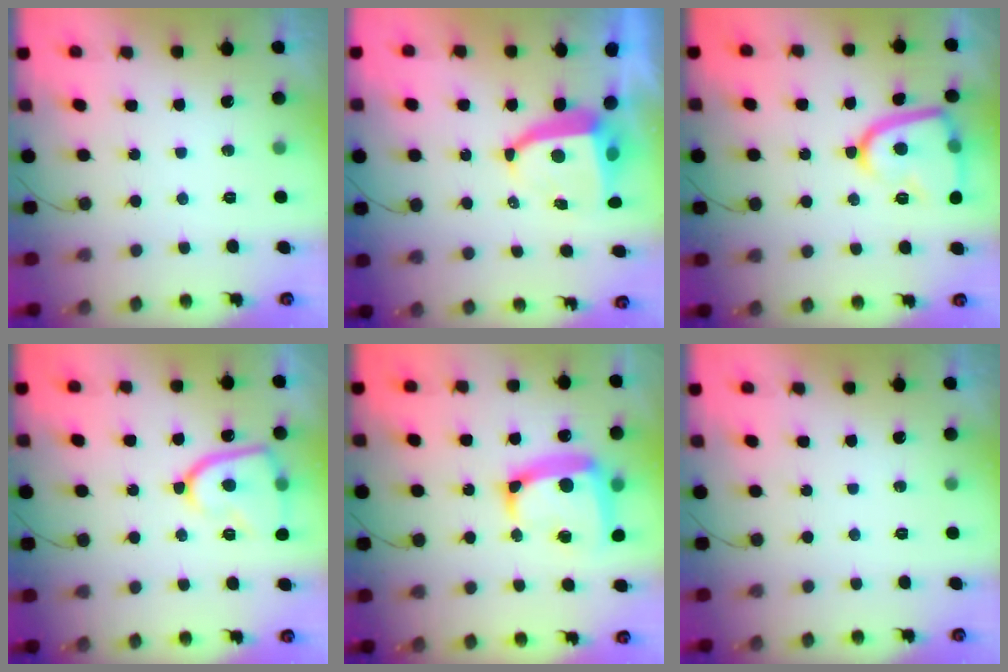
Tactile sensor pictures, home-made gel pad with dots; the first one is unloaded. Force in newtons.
{"total": 8.5, "press": 8.4, "slide": 1.1}
{"total": 14.2, "press": 14.2, "slide": 0.7}
{"total": 13.7, "press": 13.6, "slide": 1.4}
{"total": 15.1, "press": 14.9, "slide": 2.4}
{"total": 0.0}